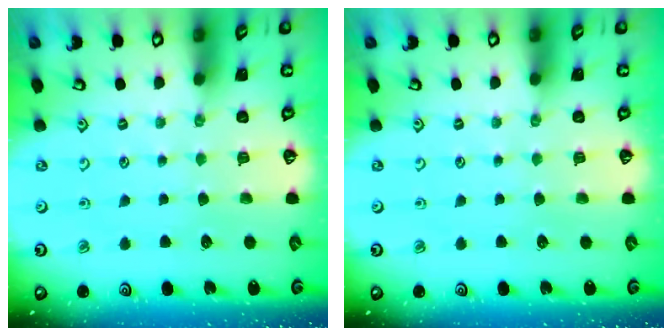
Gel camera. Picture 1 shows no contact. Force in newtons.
{"total": 0.0}